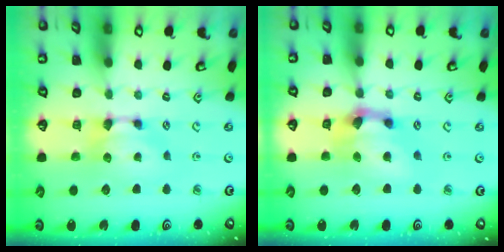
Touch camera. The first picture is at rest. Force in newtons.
{"total": 4.3, "press": 3.7, "slide": 2.3}